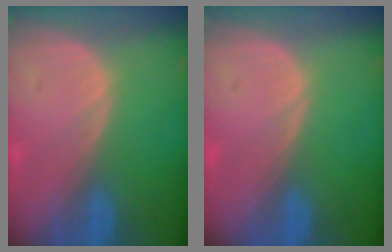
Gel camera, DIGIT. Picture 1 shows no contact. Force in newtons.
{"total": 0.0}